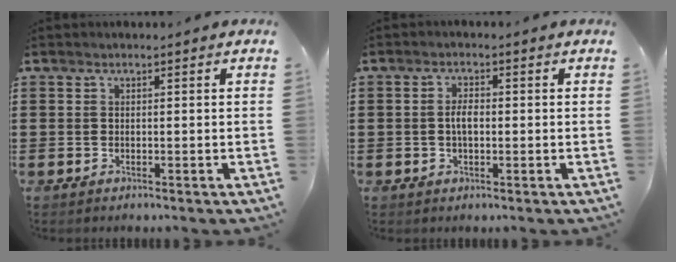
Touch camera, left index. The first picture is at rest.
{"total": 2.6, "force": [-0.1, 1.1, 2.4], "torque": [-0.047, 0.003, -0.003]}